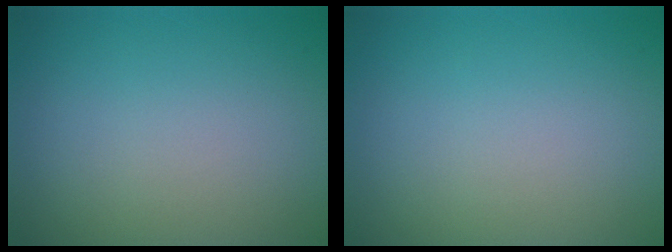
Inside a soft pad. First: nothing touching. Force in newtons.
{"total": 0.0}